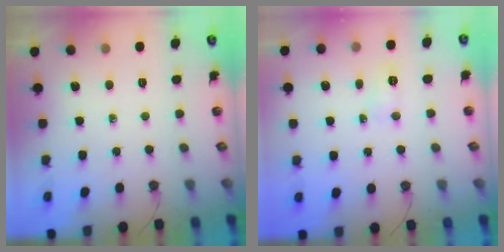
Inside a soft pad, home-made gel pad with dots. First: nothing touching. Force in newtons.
{"total": 3.7, "press": 3.6, "slide": 0.7}